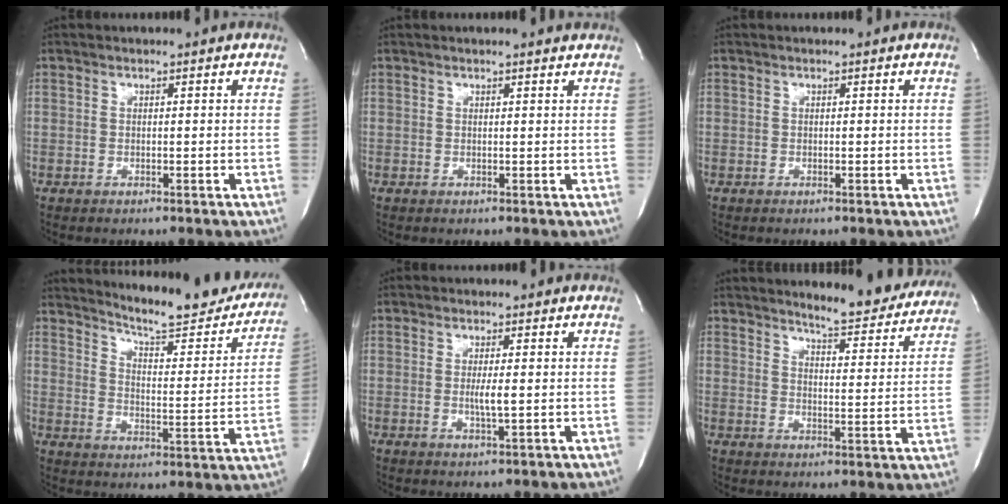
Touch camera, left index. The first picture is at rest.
{"total": 2.1, "force": [1.9, 0.0, 0.8], "torque": [-0.016, 0.007, 0.019]}
{"total": 0.0}
{"total": 21.3, "force": [19.4, 2.9, 8.2], "torque": [-0.108, -0.069, 0.243]}
{"total": 2.6, "force": [-0.1, 0.0, 2.6], "torque": [-0.053, -0.005, -0.001]}
{"total": 13.6, "force": [12.7, 2.1, 4.4], "torque": [-0.049, -0.034, 0.147]}